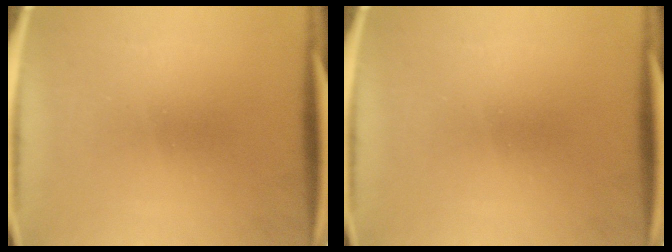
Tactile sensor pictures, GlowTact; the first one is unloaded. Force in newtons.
{"total": 0.0}